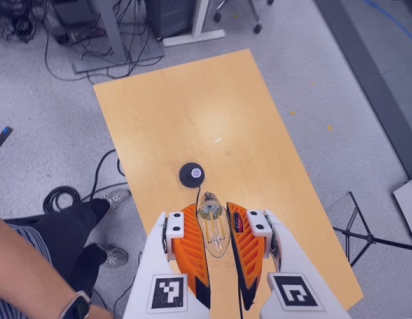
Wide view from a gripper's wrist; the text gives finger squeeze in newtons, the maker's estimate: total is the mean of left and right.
{"total": 21.8, "left": 24.8, "right": 18.8}